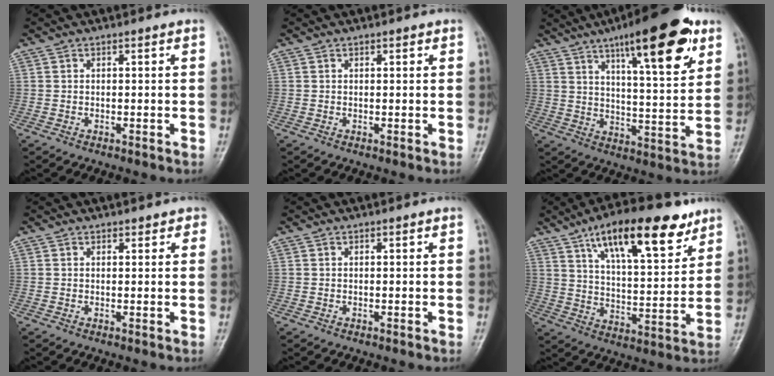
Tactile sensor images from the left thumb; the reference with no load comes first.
{"total": 1.0, "force": [0.5, 0.5, 0.7], "torque": [-0.003, 0.000, 0.005]}
{"total": 19.8, "force": [10.8, 5.3, 15.7], "torque": [-0.200, -0.037, 0.162]}
{"total": 1.8, "force": [1.2, 1.2, 0.5], "torque": [0.019, -0.003, 0.009]}
{"total": 0.0}
{"total": 19.5, "force": [11.5, 7.2, 14.0], "torque": [-0.184, -0.039, 0.190]}